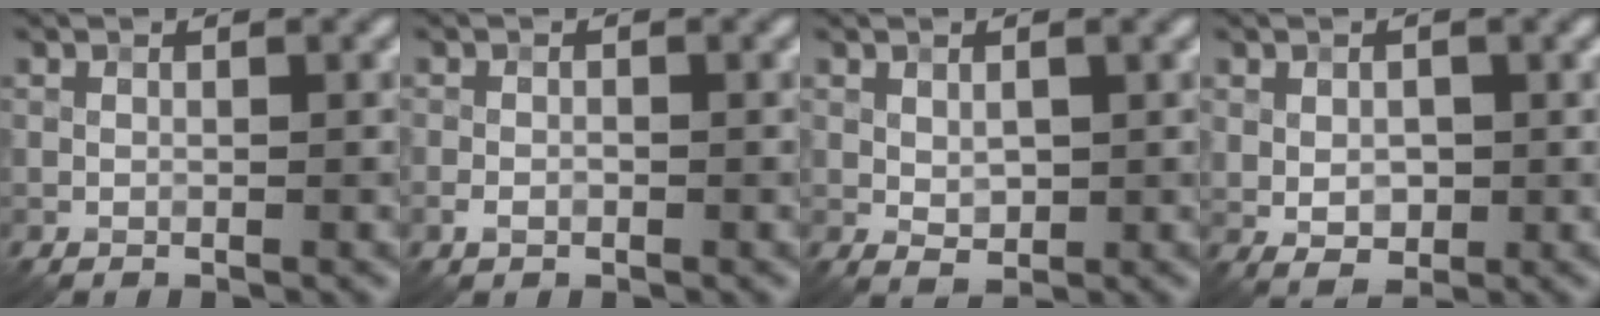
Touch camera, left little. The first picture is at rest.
{"total": 1.1, "force": [-0.5, 0.7, 0.7], "torque": [-0.012, 0.000, -0.010]}
{"total": 1.6, "force": [0.3, 1.0, 1.3], "torque": [-0.025, -0.004, 0.010]}
{"total": 2.5, "force": [0.0, 1.7, 1.8], "torque": [-0.033, -0.003, 0.003]}